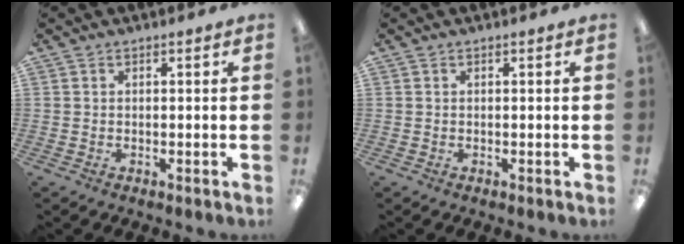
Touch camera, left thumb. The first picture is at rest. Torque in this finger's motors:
{"motor_torque": [0.00, 0.00, -0.14, -0.14, 0.00]}